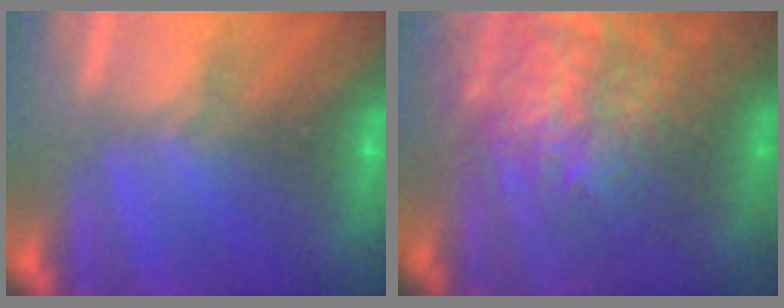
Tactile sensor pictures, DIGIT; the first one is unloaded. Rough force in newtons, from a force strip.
{"total": 8.7}